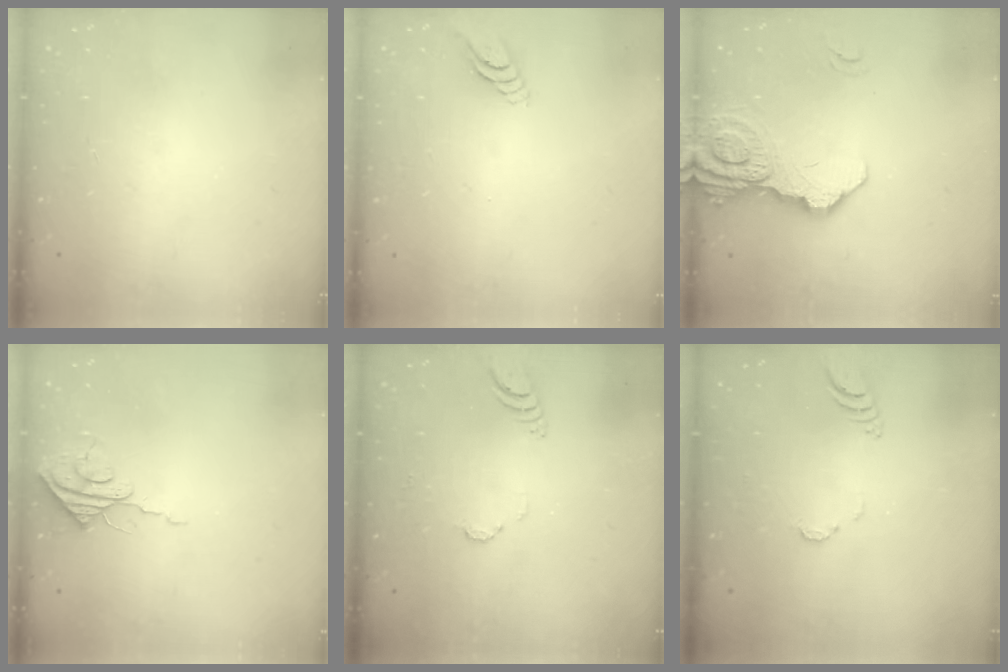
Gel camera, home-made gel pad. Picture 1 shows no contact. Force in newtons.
{"total": 5.3, "press": 5.3, "slide": 0.1}
{"total": 15.8, "press": 15.7, "slide": 1.9}
{"total": 7.6, "press": 7.6, "slide": 0.5}
{"total": 3.8, "press": 3.7, "slide": 0.3}
{"total": 3.4, "press": 3.4, "slide": 0.3}